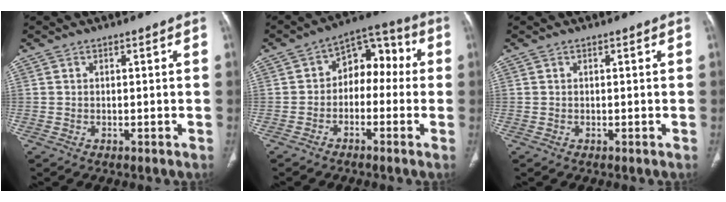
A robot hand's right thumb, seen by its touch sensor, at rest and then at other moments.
{"total": 9.4, "force": [-0.7, 6.6, 6.7], "torque": [-0.054, 0.047, -0.028]}
{"total": 0.0}